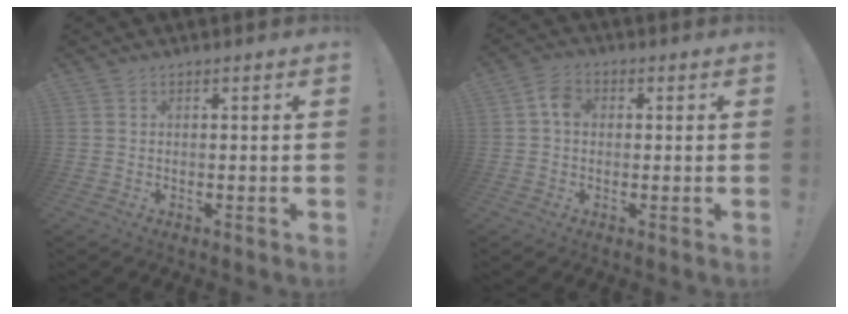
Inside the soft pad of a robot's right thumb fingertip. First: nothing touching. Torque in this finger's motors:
{"motor_torque": [0.56, 0.42, 0.37, -0.26, 0.00]}